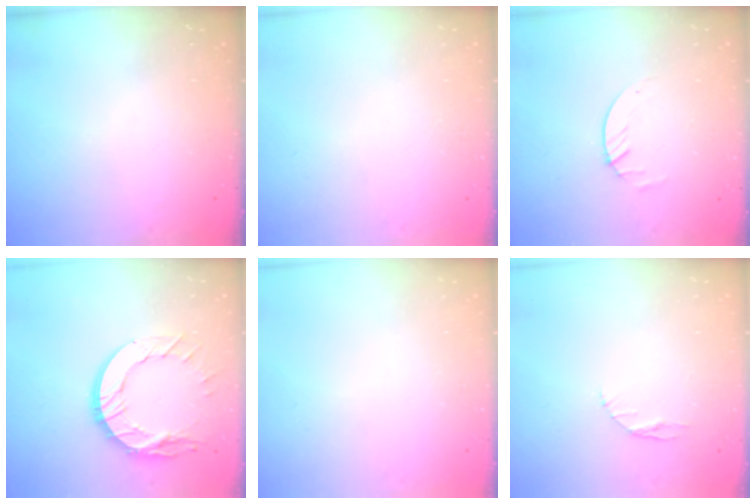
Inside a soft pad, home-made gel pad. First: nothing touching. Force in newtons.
{"total": 0.0}
{"total": 1.7, "press": 1.6, "slide": 0.2}
{"total": 14.5, "press": 14.4, "slide": 1.2}
{"total": 0.0}
{"total": 2.9, "press": 2.9, "slide": 0.4}